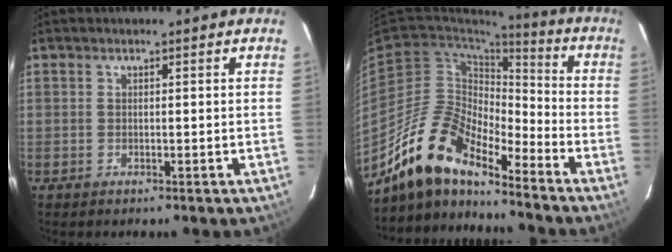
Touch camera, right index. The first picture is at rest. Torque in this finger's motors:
{"motor_torque": [0.46, -0.62, 0.64, 0.17]}